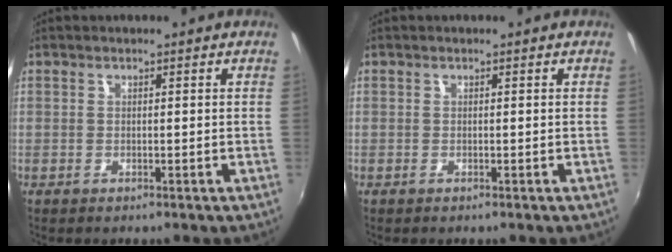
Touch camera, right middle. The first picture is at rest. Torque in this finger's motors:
{"motor_torque": [0.11, 0.53, -0.02, 0.00]}